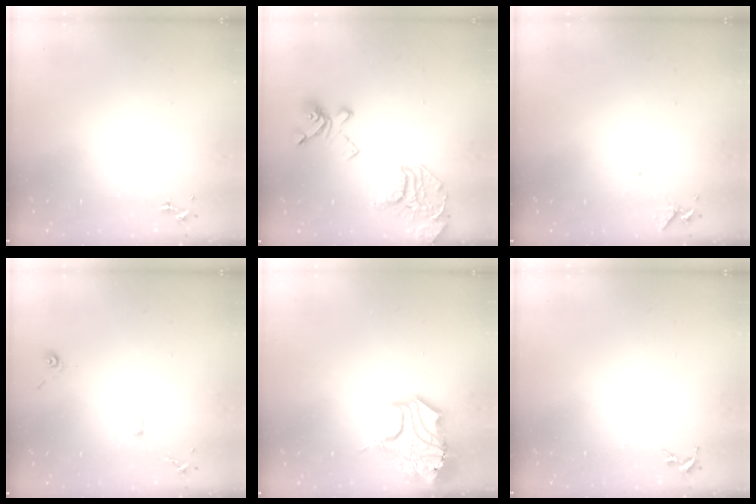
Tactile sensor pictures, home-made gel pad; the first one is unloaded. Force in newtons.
{"total": 21.1, "press": 21.0, "slide": 2.3}
{"total": 6.2, "press": 6.2, "slide": 0.6}
{"total": 6.5, "press": 6.4, "slide": 0.6}
{"total": 16.9, "press": 16.7, "slide": 2.3}
{"total": 0.0}